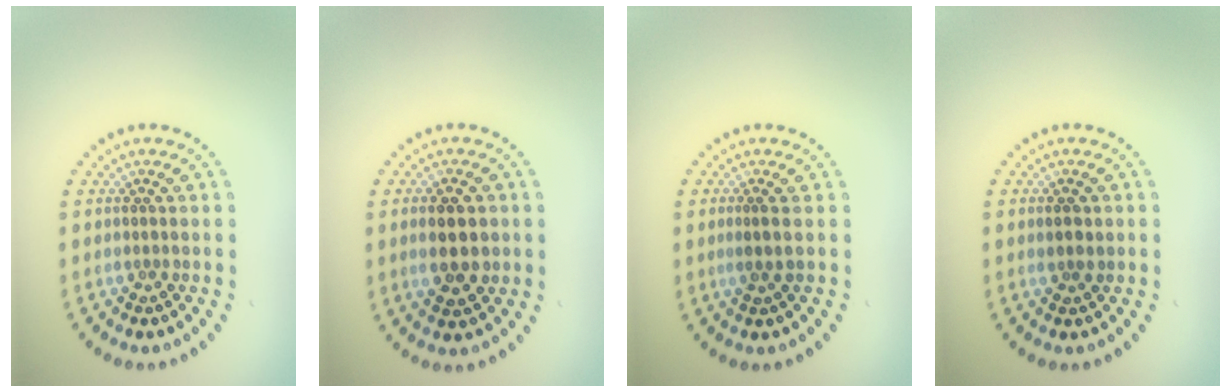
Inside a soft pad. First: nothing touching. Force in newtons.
{"total": 4.1, "press": 4.1, "slide": 0.1}
{"total": 0.9, "press": 0.6, "slide": 0.7}
{"total": 1.3, "press": 1.3, "slide": 0.2}